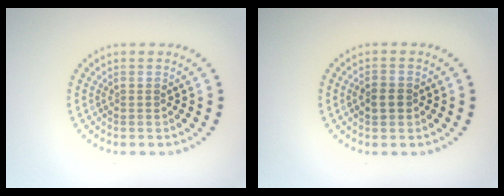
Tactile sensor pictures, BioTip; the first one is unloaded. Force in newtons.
{"total": 1.8, "press": 1.8, "slide": 0.2}